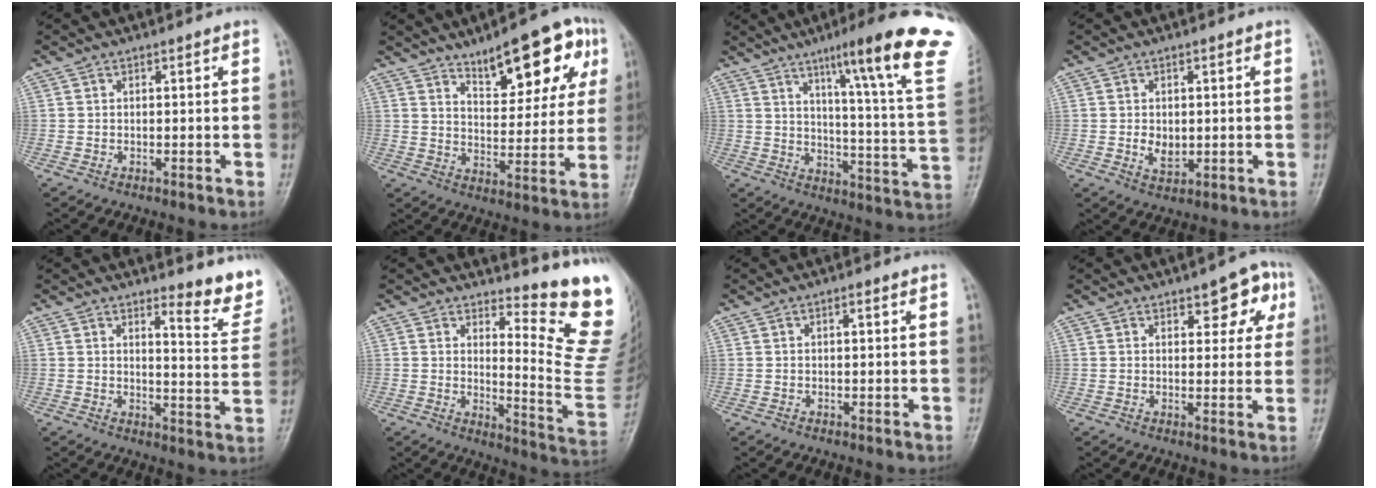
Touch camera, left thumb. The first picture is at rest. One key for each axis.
{"total": 16.0, "fx": 8.6, "fy": 6.2, "fz": 12.0, "tx": -0.123, "ty": -0.023, "tz": 0.126}
{"total": 22.8, "fx": 13.1, "fy": 1.8, "fz": 18.6, "tx": -0.238, "ty": -0.056, "tz": 0.175}
{"total": 3.7, "fx": 0.0, "fy": 2.6, "fz": 2.6, "tx": -0.033, "ty": -0.006, "tz": 0.006}
{"total": 8.4, "fx": 6.6, "fy": 2.1, "fz": 4.7, "tx": -0.035, "ty": -0.061, "tz": 0.078}
{"total": 14.2, "fx": 10.3, "fy": 2.2, "fz": 9.5, "tx": -0.097, "ty": -0.133, "tz": 0.134}
{"total": 0.9, "fx": 0.4, "fy": 0.3, "fz": 0.8, "tx": -0.014, "ty": 0.001, "tz": 0.004}
{"total": 7.7, "fx": 3.7, "fy": 3.8, "fz": 5.6, "tx": -0.028, "ty": -0.010, "tz": 0.038}